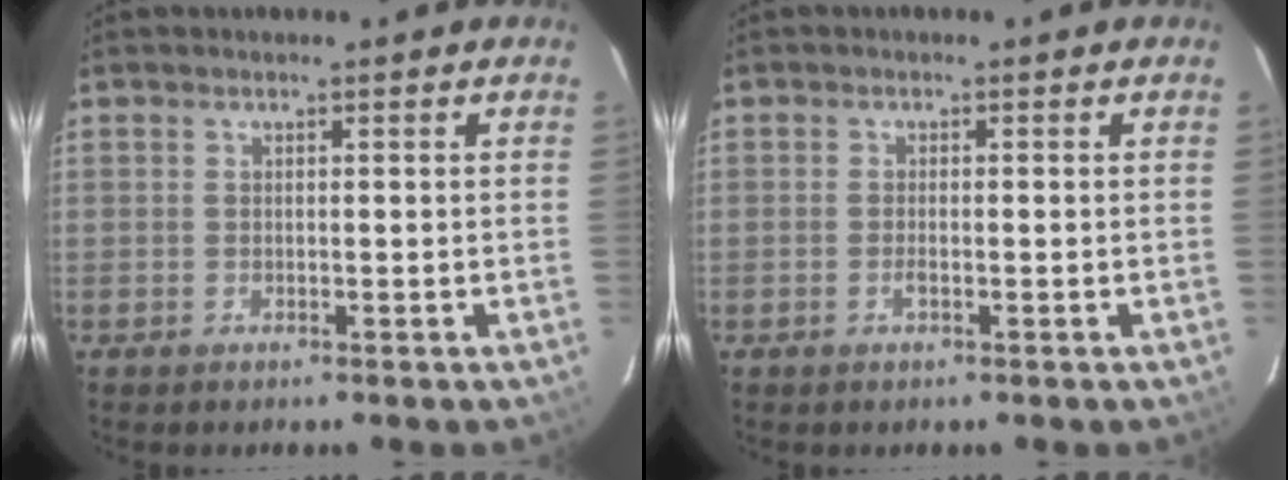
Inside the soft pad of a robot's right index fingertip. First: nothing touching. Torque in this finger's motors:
{"motor_torque": [0.05, -0.08, -0.01, 0.02]}